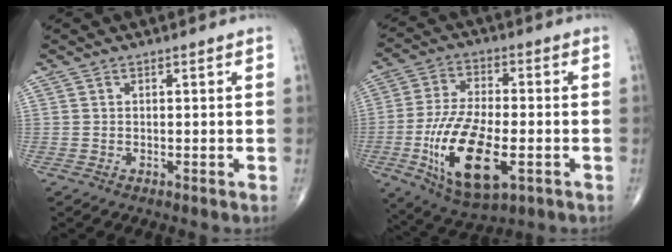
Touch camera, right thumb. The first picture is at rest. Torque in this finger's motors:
{"motor_torque": [1.19, 1.34, 1.23, 0.16, 0.58]}